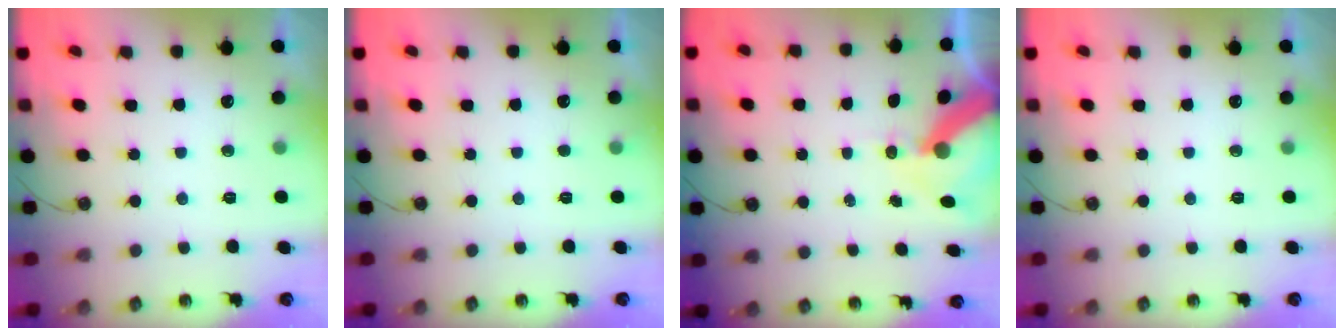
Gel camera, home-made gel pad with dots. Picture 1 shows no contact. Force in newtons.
{"total": 3.6, "press": 3.5, "slide": 0.3}
{"total": 11.1, "press": 11.1, "slide": 1.4}
{"total": 0.0}